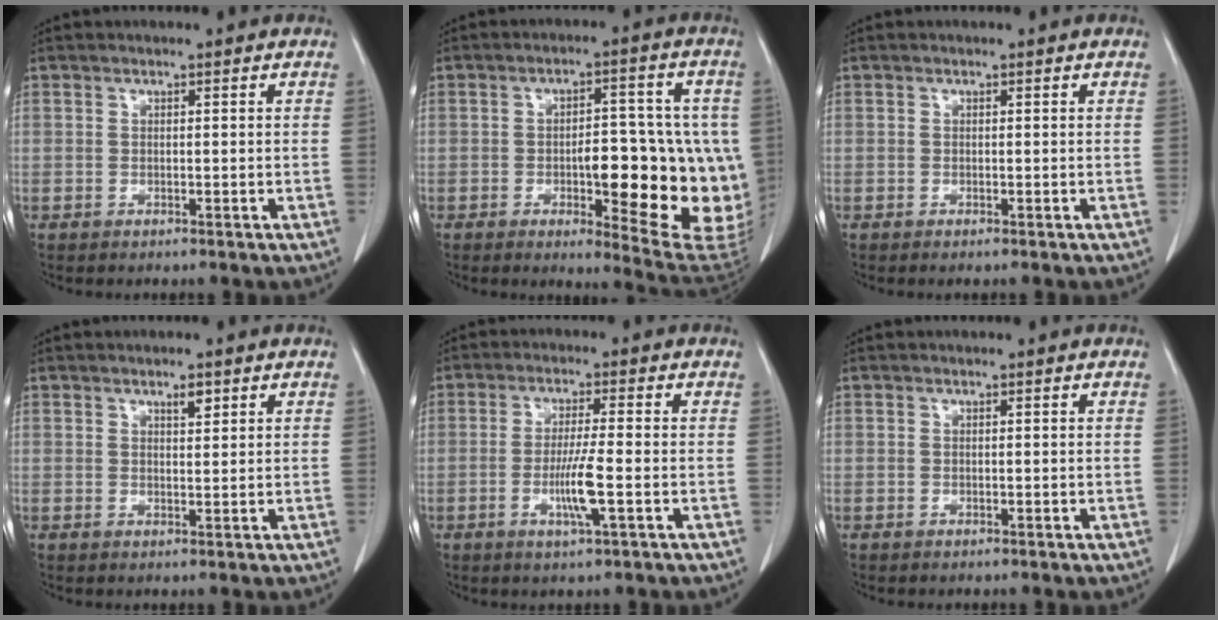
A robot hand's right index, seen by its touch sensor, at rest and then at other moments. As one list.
[{"total": 17.6, "force": [-2.5, 5.1, 16.7], "torque": [-0.148, 0.012, -0.012]}, {"total": 0.0}, {"total": 1.8, "force": [1.2, 0.5, 1.2], "torque": [-0.020, -0.003, 0.019]}, {"total": 6.0, "force": [-1.7, -0.3, 5.7], "torque": [-0.107, -0.012, -0.032]}, {"total": 0.0}]